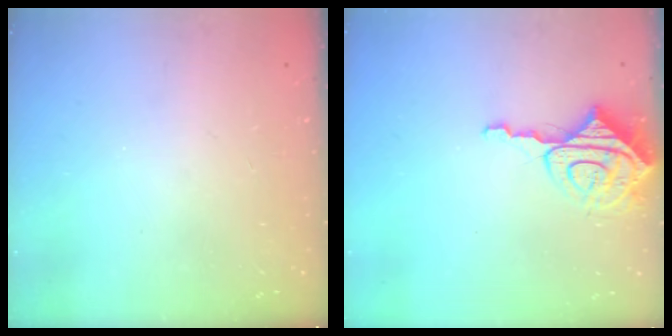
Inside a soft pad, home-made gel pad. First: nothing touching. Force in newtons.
{"total": 9.6, "press": 9.5, "slide": 1.0}